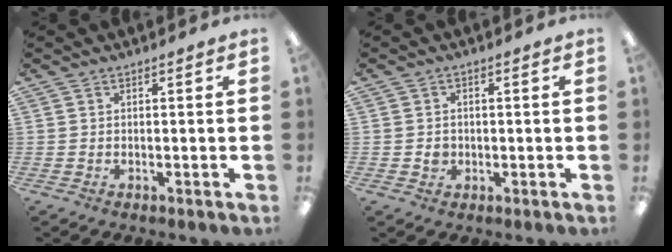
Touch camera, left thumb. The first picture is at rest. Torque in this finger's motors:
{"motor_torque": [-0.08, 0.08, 0.03, -0.05, 0.04]}